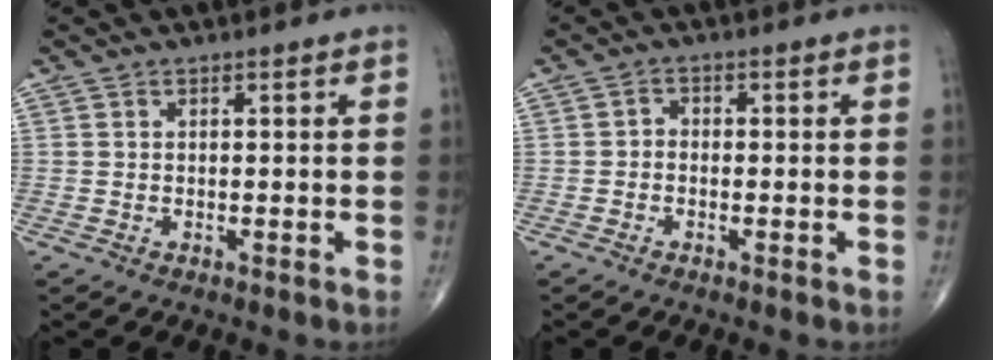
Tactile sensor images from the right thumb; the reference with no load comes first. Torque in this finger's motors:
{"motor_torque": [-0.03, 0.00, 0.24, -0.05, -0.01]}